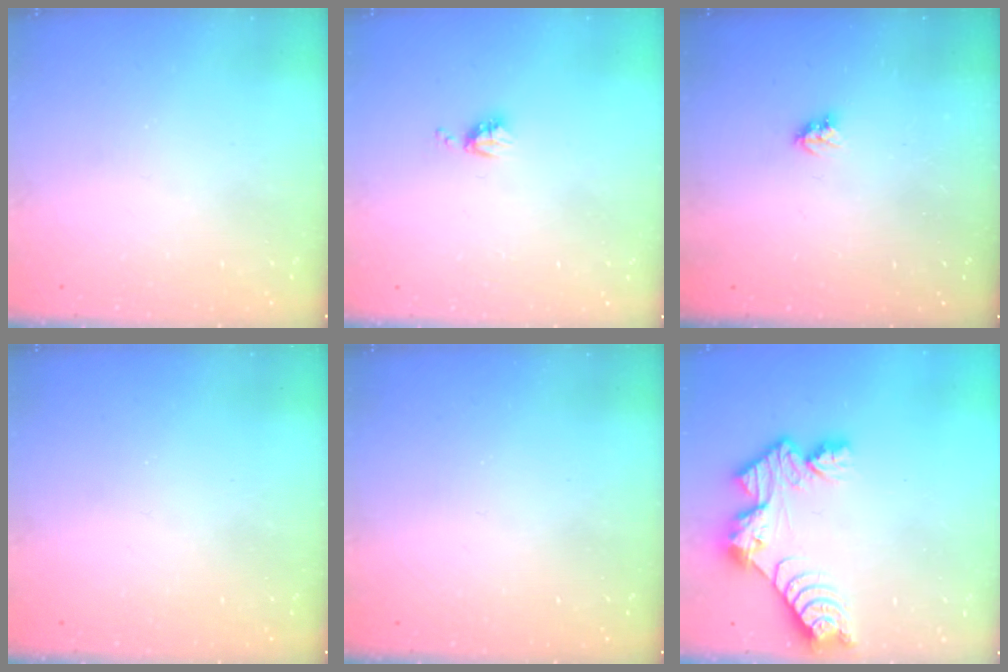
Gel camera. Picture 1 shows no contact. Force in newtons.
{"total": 3.8, "press": 3.8, "slide": 0.6}
{"total": 3.6, "press": 3.6, "slide": 0.5}
{"total": 0.0}
{"total": 0.0}
{"total": 10.3, "press": 10.3, "slide": 1.0}